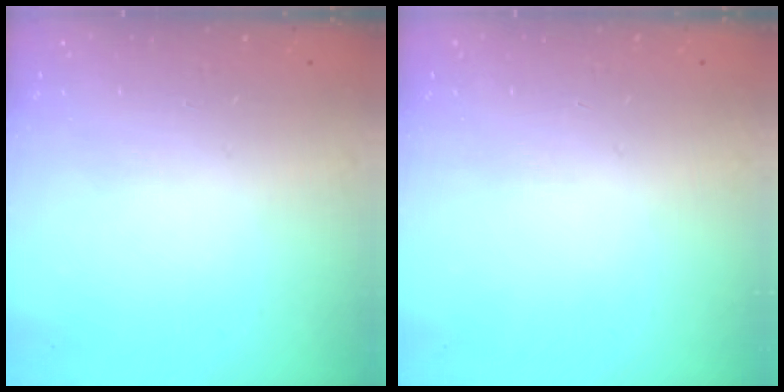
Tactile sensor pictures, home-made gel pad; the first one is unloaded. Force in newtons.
{"total": 0.0}